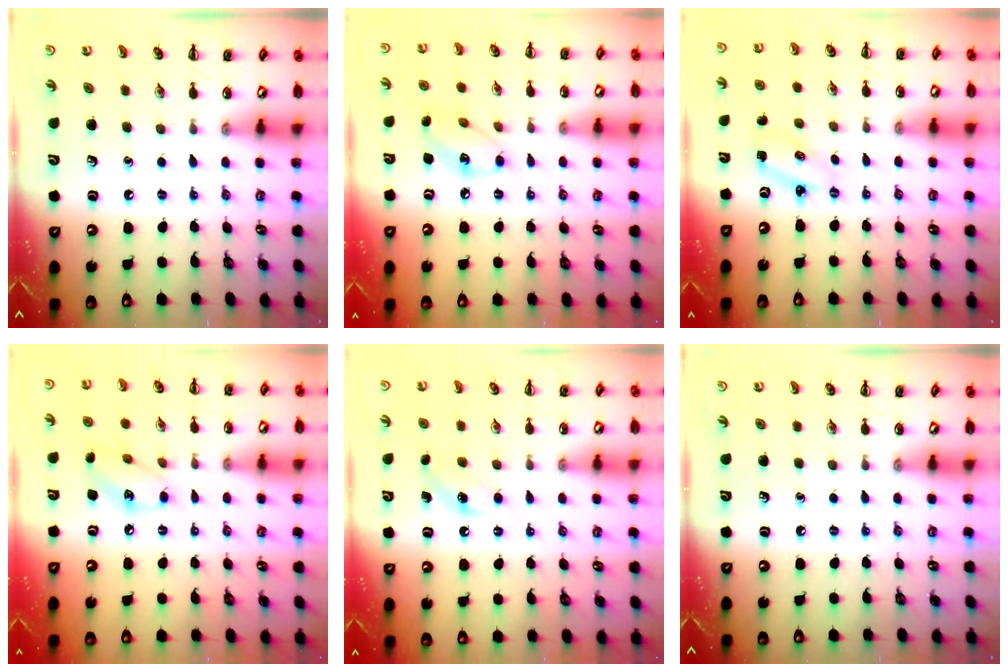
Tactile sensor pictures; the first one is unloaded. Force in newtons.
{"total": 7.9, "press": 7.9, "slide": 0.5}
{"total": 2.4, "press": 2.3, "slide": 0.6}
{"total": 9.3, "press": 9.3, "slide": 1.0}
{"total": 4.9, "press": 4.7, "slide": 1.3}
{"total": 0.0}